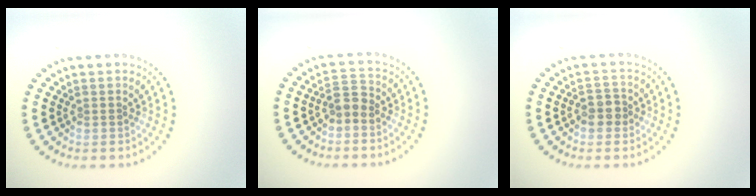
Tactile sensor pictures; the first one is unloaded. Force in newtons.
{"total": 1.8, "press": 1.5, "slide": 0.9}
{"total": 1.8, "press": 1.7, "slide": 0.4}